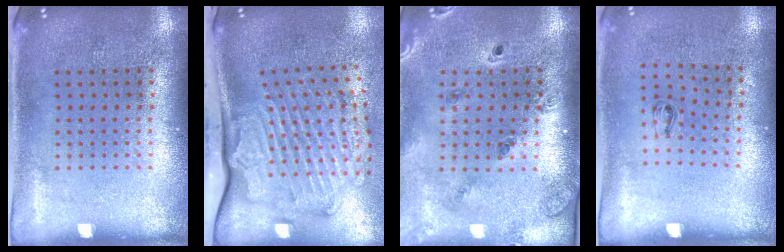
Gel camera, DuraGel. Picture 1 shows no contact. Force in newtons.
{"total": 2.6, "press": 2.2, "slide": 1.4}
{"total": 1.4, "press": 1.4, "slide": 0.2}
{"total": 0.5, "press": 0.3, "slide": 0.5}